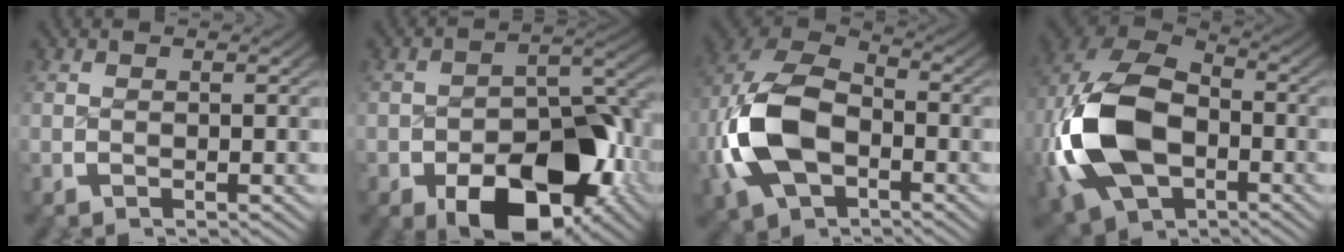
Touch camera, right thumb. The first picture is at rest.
{"total": 13.9, "force": [-4.4, 7.8, 10.6], "torque": [-0.169, -0.048, -0.043]}
{"total": 13.0, "force": [-1.4, 9.4, 8.9], "torque": [-0.235, -0.042, -0.005]}
{"total": 16.1, "force": [-1.7, 11.4, 11.3], "torque": [-0.277, -0.050, -0.006]}